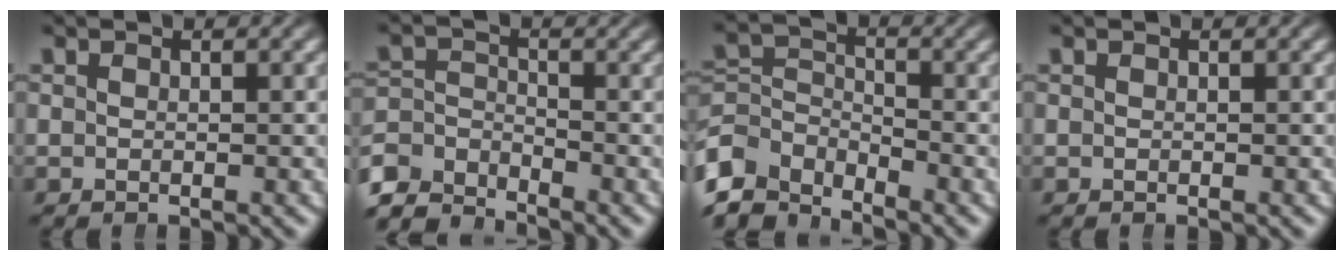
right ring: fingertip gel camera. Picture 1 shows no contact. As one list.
[{"total": 5.3, "force": [-3.7, 3.3, 1.9], "torque": [-0.050, -0.033, -0.057]}, {"total": 6.5, "force": [-3.2, 4.8, 3.1], "torque": [-0.080, -0.043, -0.044]}, {"total": 0.0}]